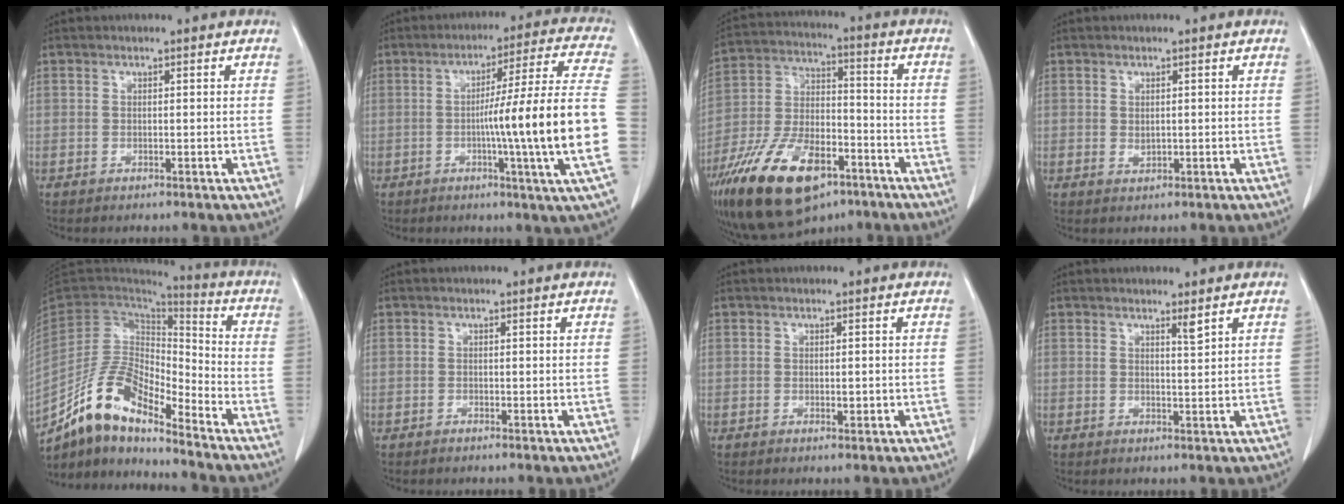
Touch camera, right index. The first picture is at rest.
{"total": 19.1, "force": [-3.0, -3.0, 18.6], "torque": [-0.245, -0.001, -0.057]}
{"total": 20.0, "force": [-11.7, 8.9, 13.6], "torque": [-0.294, -0.009, -0.206]}
{"total": 1.1, "force": [0.2, 0.7, 0.8], "torque": [-0.013, -0.004, 0.007]}
{"total": 12.7, "force": [-10.6, 3.4, 6.1], "torque": [-0.117, 0.028, -0.200]}
{"total": 0.0}
{"total": 1.0, "force": [-0.1, 0.4, 0.9], "torque": [-0.012, -0.001, -0.001]}
{"total": 1.5, "force": [1.2, -0.2, 1.0], "torque": [-0.018, -0.009, 0.019]}